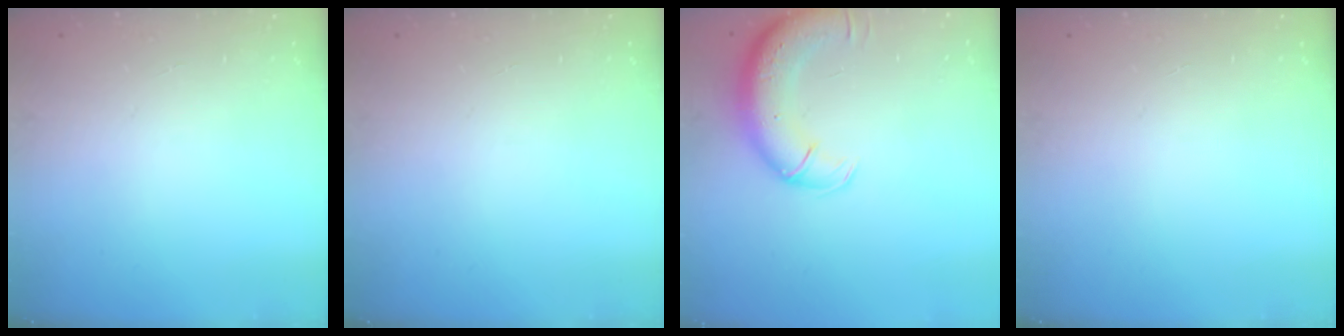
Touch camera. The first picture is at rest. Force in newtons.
{"total": 0.0}
{"total": 12.0, "press": 11.7, "slide": 2.8}
{"total": 0.0}